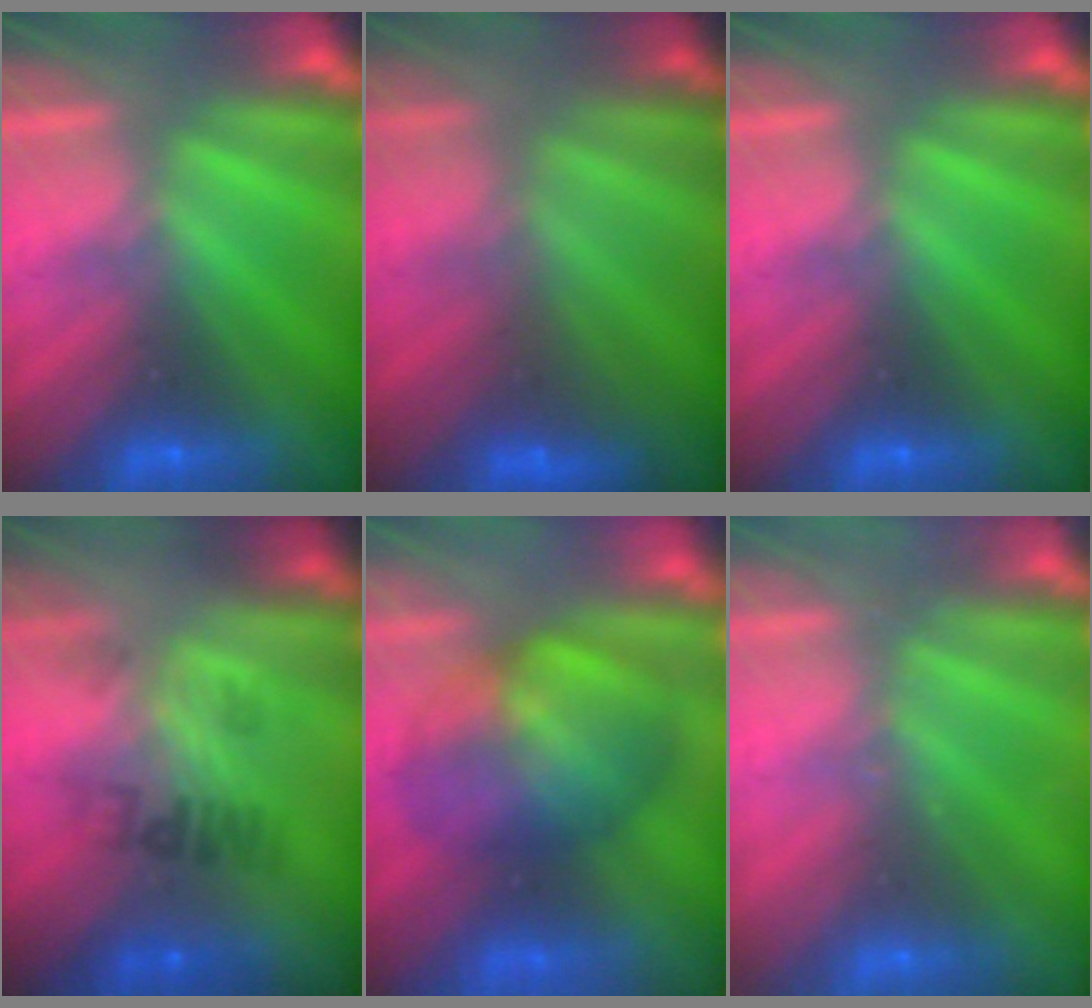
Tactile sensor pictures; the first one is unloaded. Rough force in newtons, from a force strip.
{"total": 2.9}
{"total": 0.0}
{"total": 2.3}
{"total": 8.0}
{"total": 2.1}